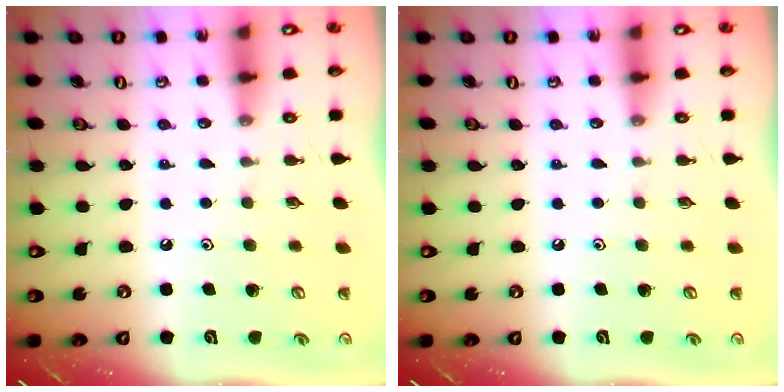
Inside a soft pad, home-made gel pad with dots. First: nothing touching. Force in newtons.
{"total": 0.0}